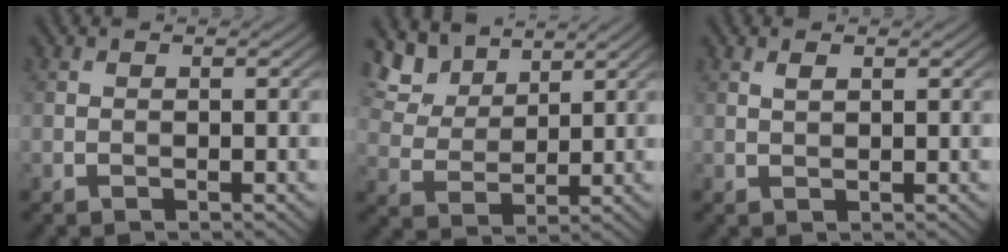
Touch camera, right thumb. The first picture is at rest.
{"total": 7.2, "force": [5.4, 3.4, 3.3], "torque": [-0.088, 0.003, 0.114]}
{"total": 1.2, "force": [0.7, 0.4, 0.9], "torque": [-0.023, 0.001, 0.014]}